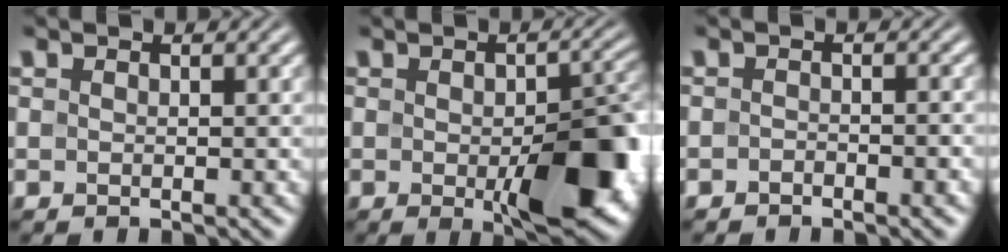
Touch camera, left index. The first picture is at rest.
{"total": 9.6, "force": [-2.6, 4.4, 8.1], "torque": [-0.112, -0.020, -0.030]}
{"total": 1.5, "force": [-1.1, 0.5, 0.8], "torque": [-0.014, 0.001, -0.020]}